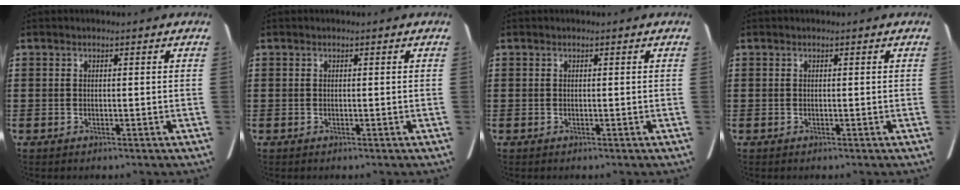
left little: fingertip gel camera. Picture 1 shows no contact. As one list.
[{"total": 0.0}, {"total": 0.0}, {"total": 0.0}]